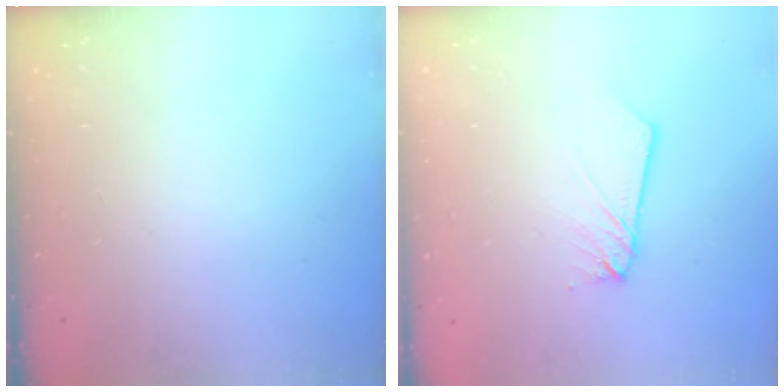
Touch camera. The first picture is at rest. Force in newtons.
{"total": 2.6, "press": 2.6, "slide": 0.2}